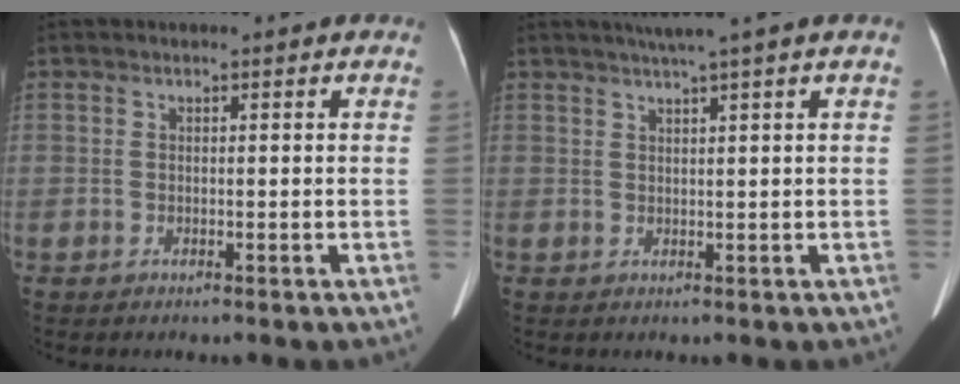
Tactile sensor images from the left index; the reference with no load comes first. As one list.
[{"total": 4.1, "force": [2.9, -1.3, 2.6], "torque": [-0.039, 0.010, 0.051]}]